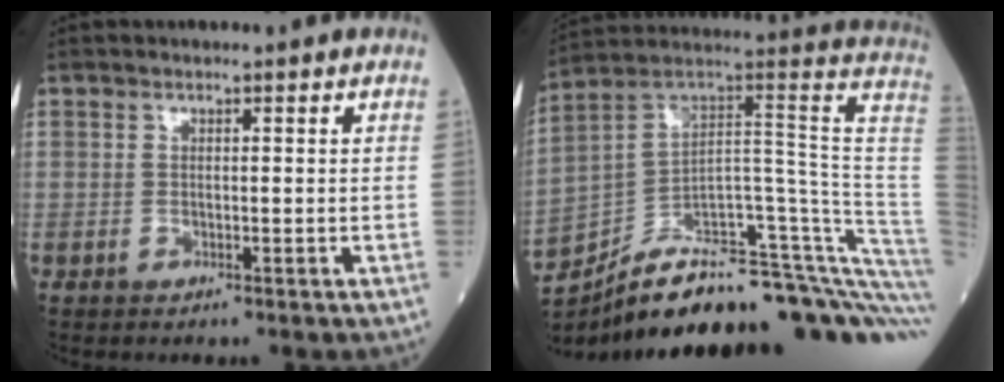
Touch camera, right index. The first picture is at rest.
{"total": 32.2, "force": [-24.3, 5.4, 20.5], "torque": [-0.191, 0.021, -0.337]}